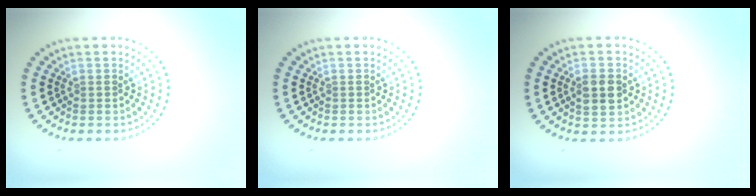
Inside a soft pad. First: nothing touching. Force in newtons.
{"total": 0.0}
{"total": 2.5, "press": 2.5, "slide": 0.1}